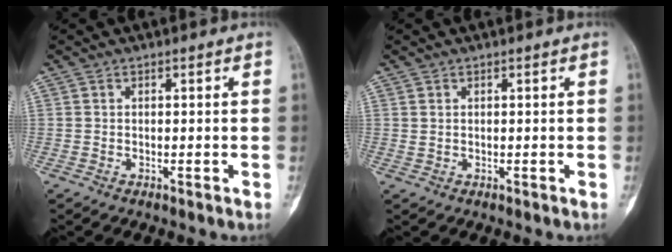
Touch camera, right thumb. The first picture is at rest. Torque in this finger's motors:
{"motor_torque": [0.00, 0.00, 0.05, -0.05, -0.01]}